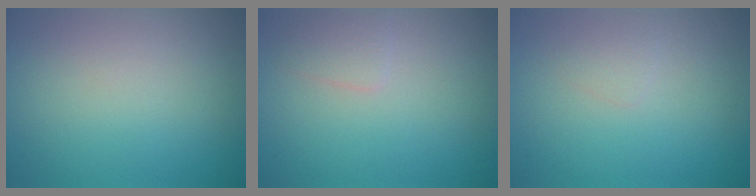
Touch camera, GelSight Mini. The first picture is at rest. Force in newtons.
{"total": 1.4, "press": 1.4, "slide": 0.0}
{"total": 0.7, "press": 0.7, "slide": 0.0}